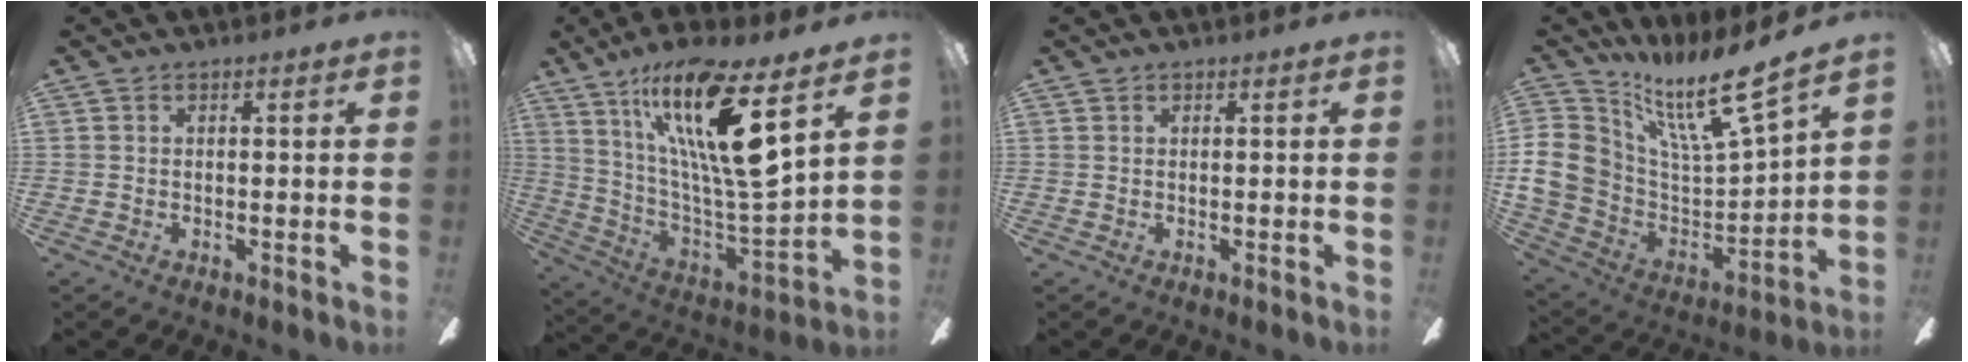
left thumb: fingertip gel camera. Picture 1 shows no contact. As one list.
[{"total": 21.7, "force": [11.9, 3.9, 17.7], "torque": [-0.317, -0.065, 0.185]}, {"total": 0.0}, {"total": 17.1, "force": [11.4, 6.5, 11.0], "torque": [-0.217, -0.082, 0.190]}]